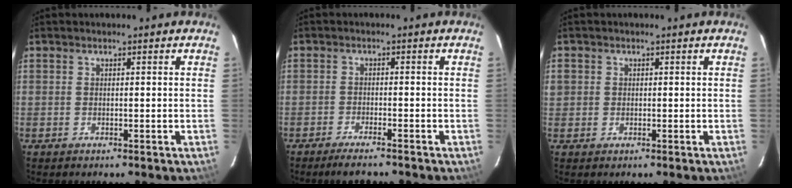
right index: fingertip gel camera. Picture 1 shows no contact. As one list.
[{"total": 4.3, "force": [-3.8, 0.4, 2.0], "torque": [-0.051, -0.010, -0.069]}, {"total": 1.7, "force": [0.1, 1.6, 0.4], "torque": [-0.004, 0.001, 0.000]}]